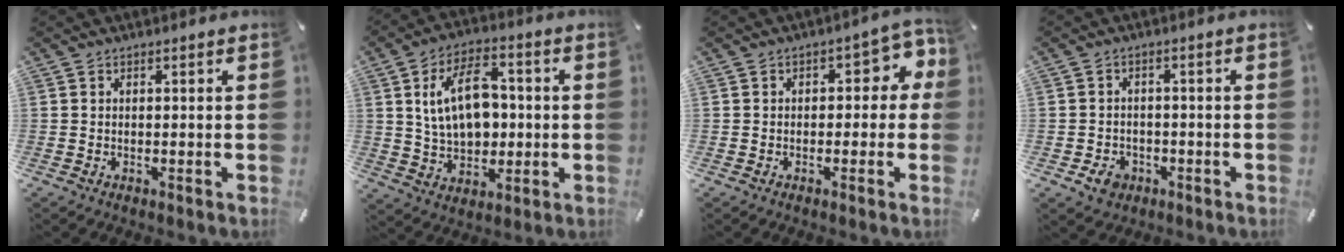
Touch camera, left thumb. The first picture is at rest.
{"total": 14.4, "force": [1.7, 10.0, 10.2], "torque": [-0.184, 0.014, 0.032]}
{"total": 6.6, "force": [1.2, 4.1, 5.0], "torque": [-0.060, -0.001, 0.012]}
{"total": 4.2, "force": [-2.0, 3.3, 1.4], "torque": [-0.027, 0.009, -0.038]}